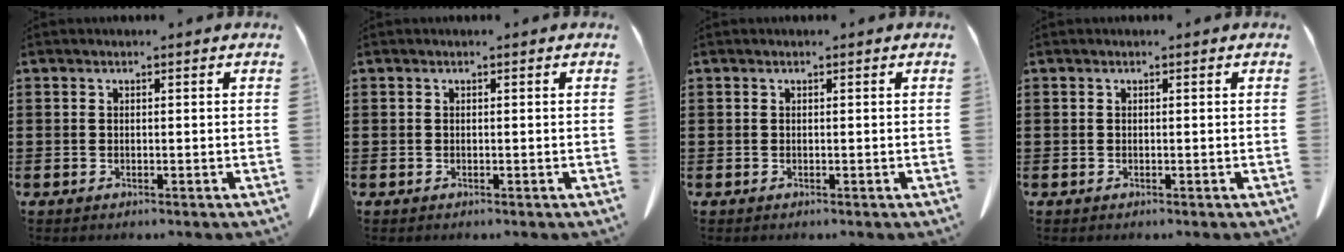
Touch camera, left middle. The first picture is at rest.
{"total": 0.0}
{"total": 0.0}
{"total": 0.0}